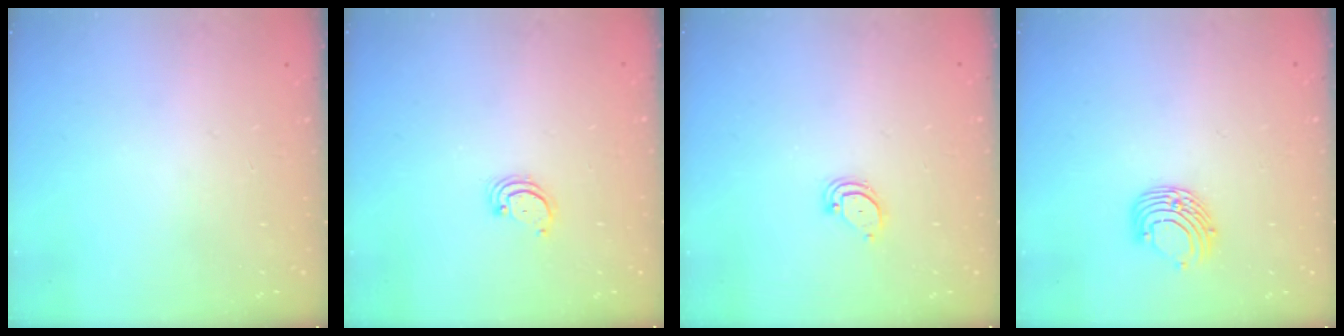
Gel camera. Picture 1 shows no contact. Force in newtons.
{"total": 2.5, "press": 2.5, "slide": 0.3}
{"total": 3.0, "press": 3.0, "slide": 0.2}
{"total": 8.2, "press": 8.2, "slide": 0.8}